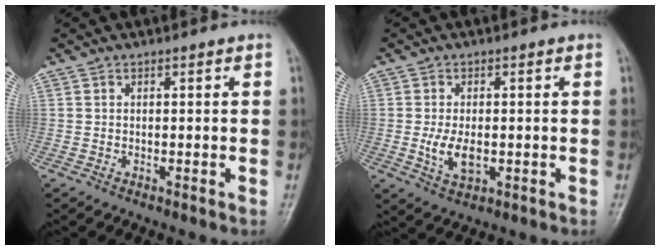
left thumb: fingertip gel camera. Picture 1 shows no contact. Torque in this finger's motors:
{"motor_torque": [-0.08, 0.40, 0.51, -0.03, 0.04]}